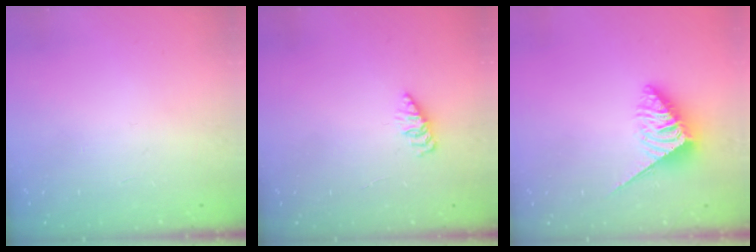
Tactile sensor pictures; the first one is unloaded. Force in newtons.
{"total": 2.4, "press": 2.4, "slide": 0.3}
{"total": 4.5, "press": 4.5, "slide": 0.2}